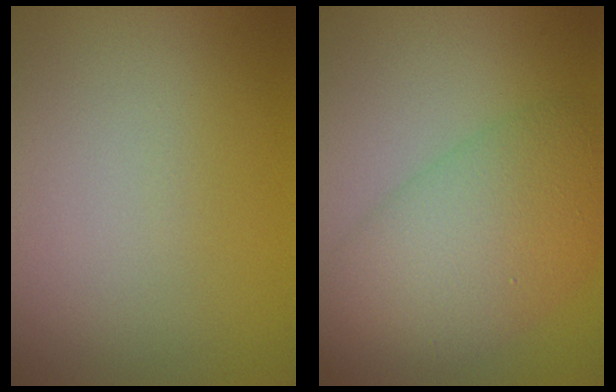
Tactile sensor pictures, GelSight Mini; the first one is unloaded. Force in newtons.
{"total": 8.2, "press": 8.2, "slide": 0.2}